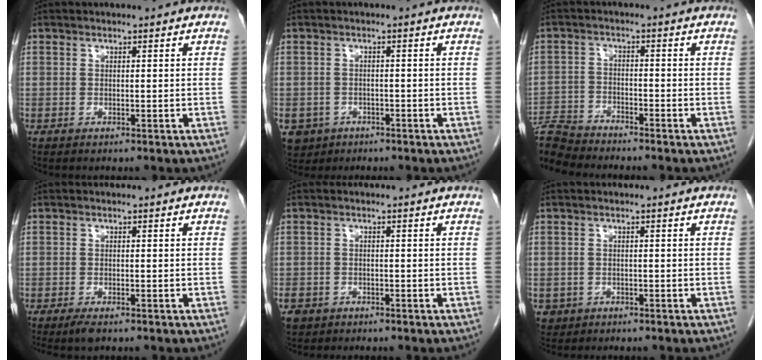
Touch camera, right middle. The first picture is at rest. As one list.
[{"total": 5.6, "force": [-3.0, 4.6, 1.1], "torque": [-0.025, 0.004, -0.042]}, {"total": 6.7, "force": [-6.7, -0.1, 0.4], "torque": [-0.011, -0.004, -0.129]}, {"total": 2.3, "force": [-1.6, 0.6, 1.5], "torque": [-0.031, -0.006, -0.026]}, {"total": 4.0, "force": [-2.6, 2.9, 0.9], "torque": [-0.022, 0.001, -0.042]}, {"total": 2.0, "force": [-0.9, 1.7, 0.2], "torque": [-0.007, 0.005, -0.012]}]